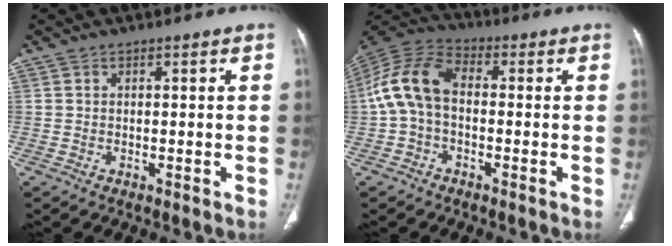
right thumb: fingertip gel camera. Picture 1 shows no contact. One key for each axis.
{"total": 10.9, "fx": -0.3, "fy": 6.8, "fz": 8.4, "tx": -0.170, "ty": 0.032, "tz": -0.017}